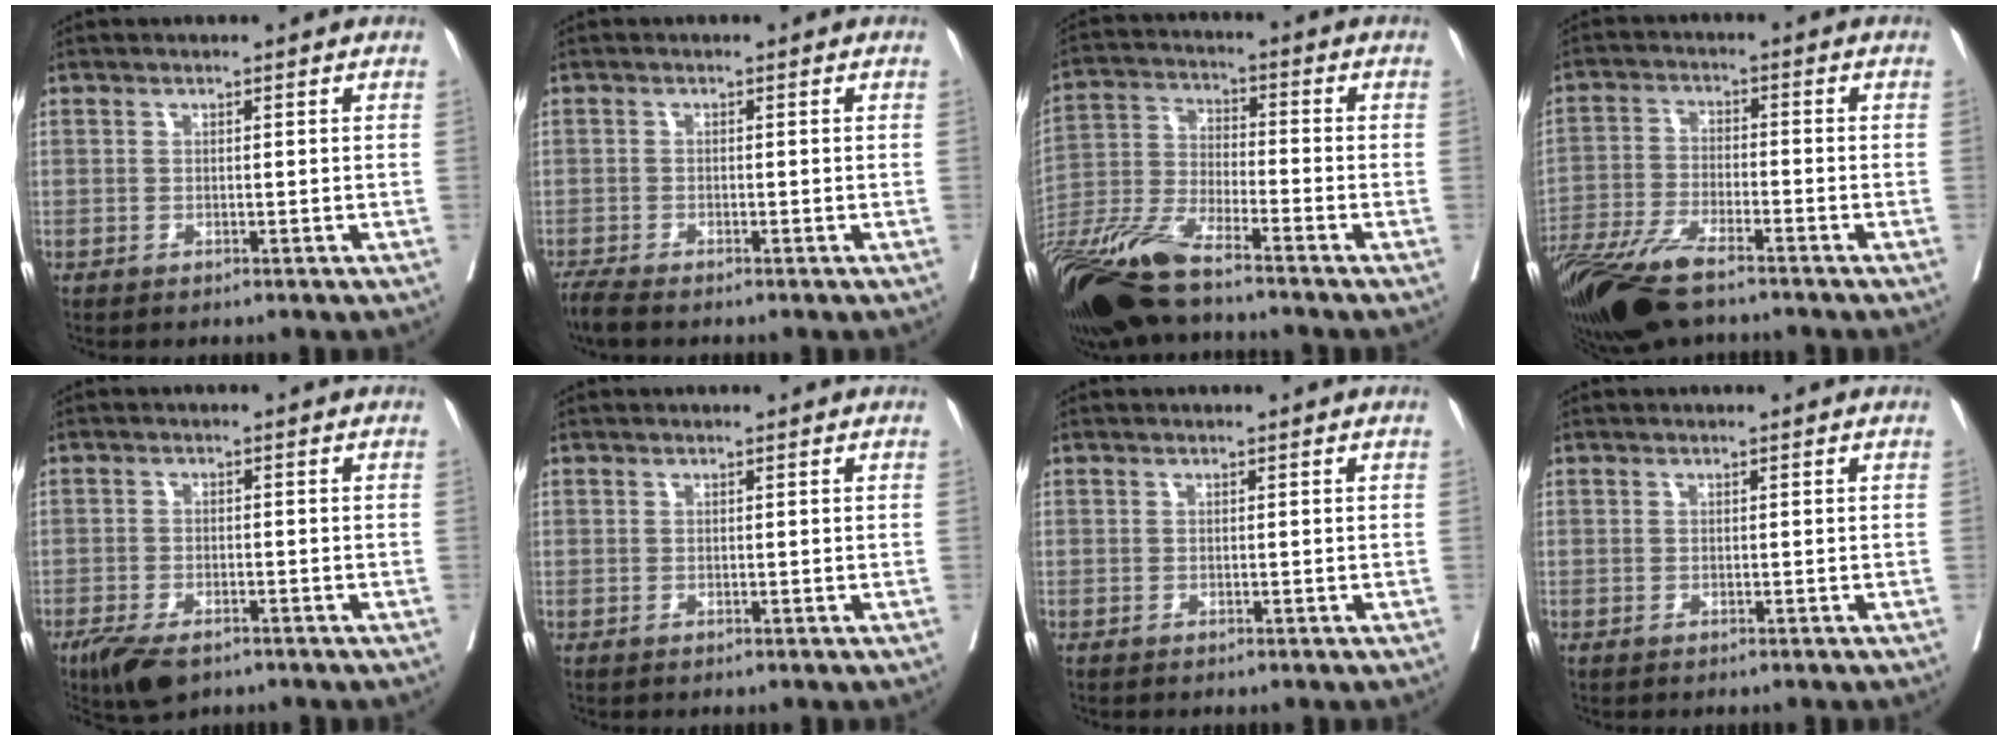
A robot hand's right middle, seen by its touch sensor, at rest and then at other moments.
{"total": 2.8, "force": [-2.5, 0.0, 1.2], "torque": [-0.028, -0.011, -0.048]}
{"total": 14.7, "force": [-11.5, 2.1, 8.9], "torque": [-0.193, -0.035, -0.224]}
{"total": 14.3, "force": [-10.8, 3.4, 8.8], "torque": [-0.186, -0.039, -0.196]}
{"total": 6.8, "force": [-4.8, 2.6, 4.0], "torque": [-0.069, -0.010, -0.081]}
{"total": 0.0}
{"total": 0.0}
{"total": 0.0}